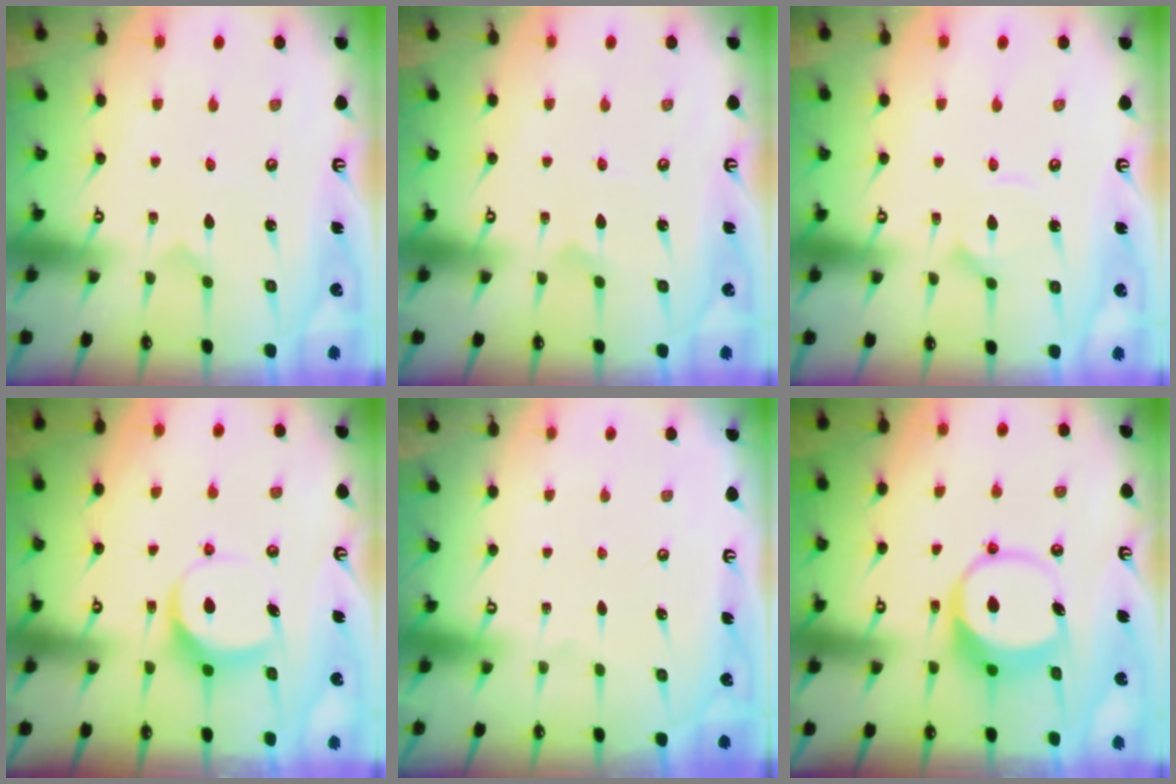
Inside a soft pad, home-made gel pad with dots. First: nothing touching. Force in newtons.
{"total": 2.1, "press": 2.1, "slide": 0.3}
{"total": 4.3, "press": 4.3, "slide": 0.5}
{"total": 8.2, "press": 8.2, "slide": 0.4}
{"total": 0.0}
{"total": 8.8, "press": 8.6, "slide": 1.5}